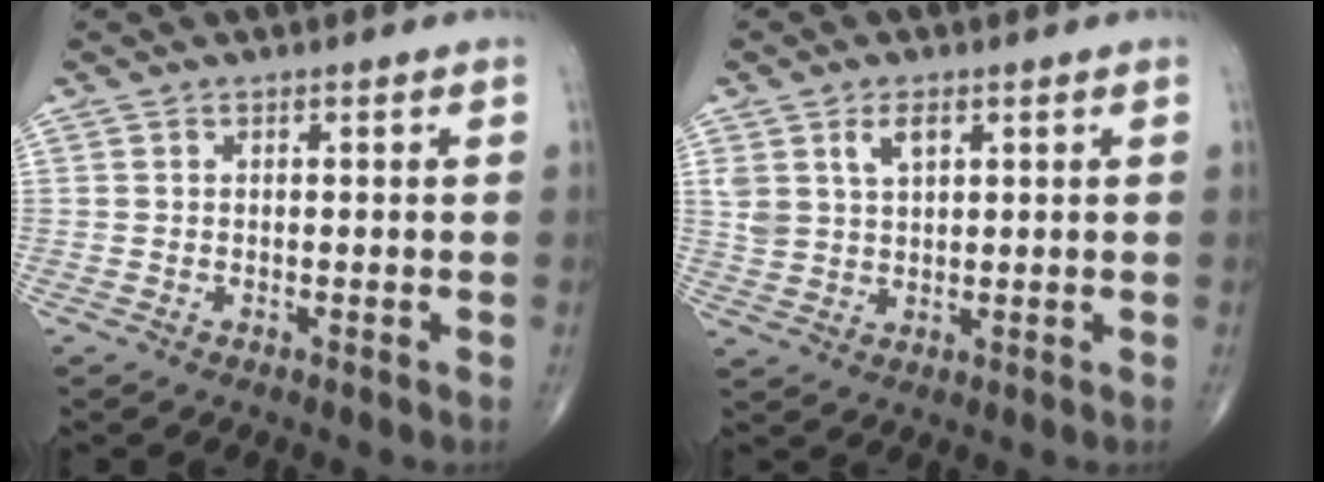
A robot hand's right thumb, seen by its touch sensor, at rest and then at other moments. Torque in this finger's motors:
{"motor_torque": [0.05, -0.05, 0.46, 0.38, 0.03]}